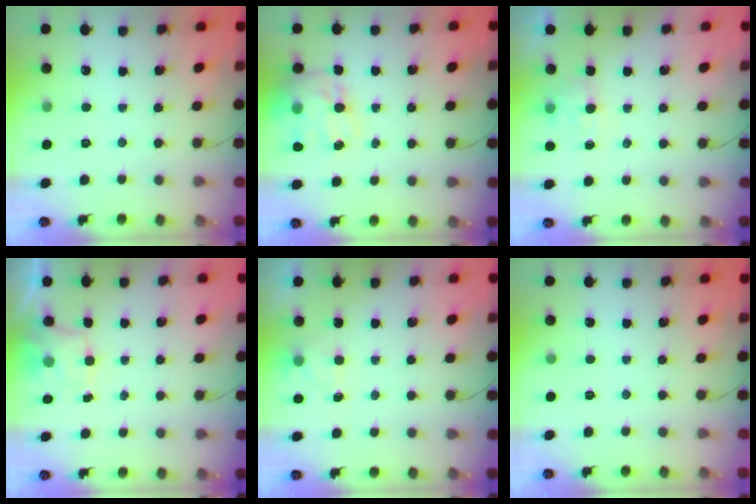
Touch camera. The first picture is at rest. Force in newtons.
{"total": 16.1, "press": 15.6, "slide": 4.1}
{"total": 4.4, "press": 4.1, "slide": 1.5}
{"total": 1.8, "press": 1.5, "slide": 1.0}
{"total": 2.4, "press": 2.0, "slide": 1.4}
{"total": 0.0}